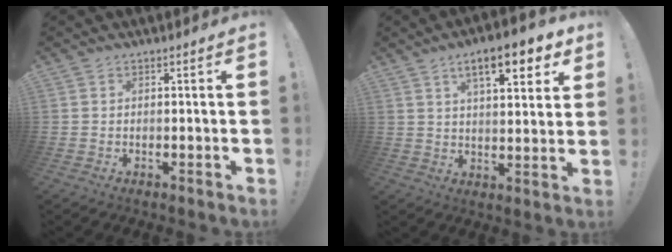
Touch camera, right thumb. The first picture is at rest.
{"total": 12.2, "force": [6.4, 3.7, 9.8], "torque": [-0.141, -0.022, 0.098]}